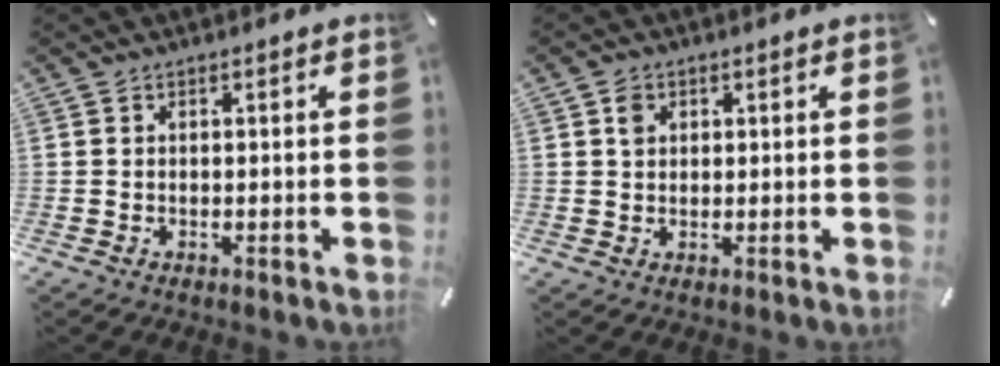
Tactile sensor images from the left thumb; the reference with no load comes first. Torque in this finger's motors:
{"motor_torque": [0.26, 0.25, 0.28, -0.33, 0.03]}